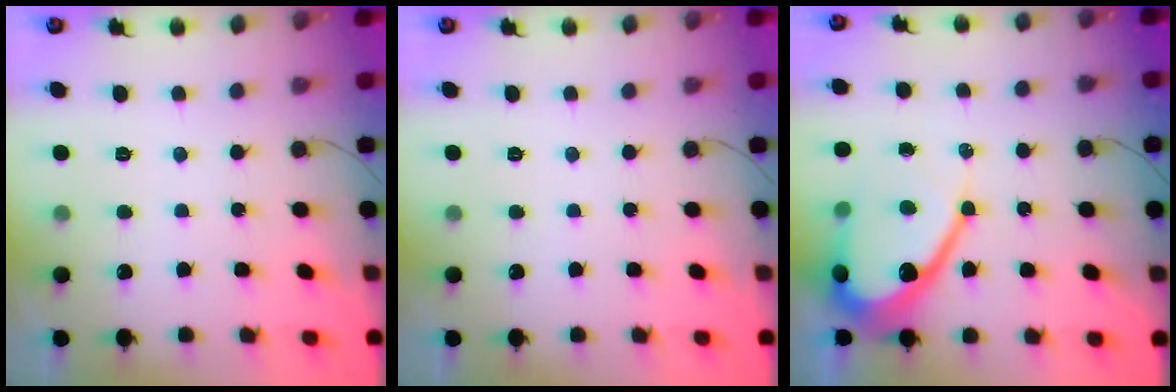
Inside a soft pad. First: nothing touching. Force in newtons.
{"total": 0.0}
{"total": 13.8, "press": 13.7, "slide": 1.2}